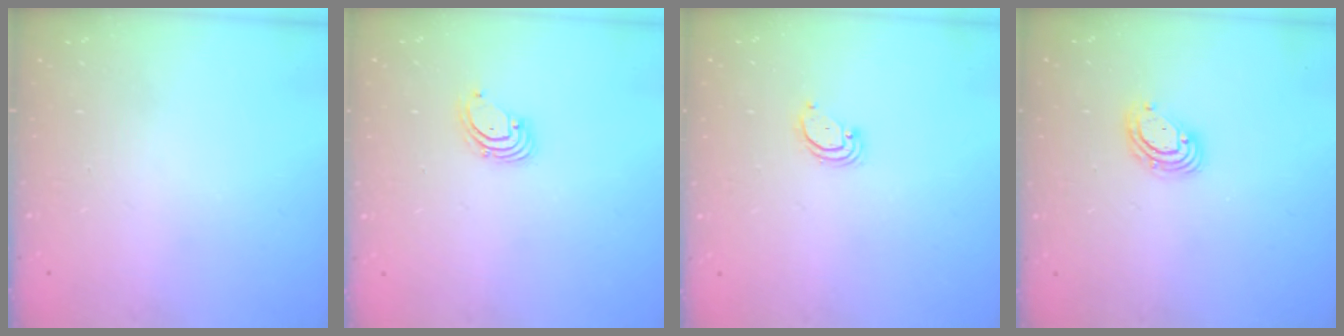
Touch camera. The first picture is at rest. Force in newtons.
{"total": 1.8, "press": 1.8, "slide": 0.2}
{"total": 2.3, "press": 2.3, "slide": 0.2}
{"total": 5.7, "press": 5.6, "slide": 0.8}